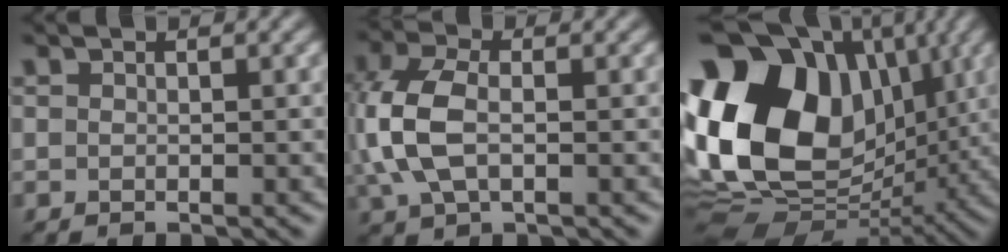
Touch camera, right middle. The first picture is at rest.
{"total": 5.8, "force": [0.3, 3.6, 4.5], "torque": [-0.116, 0.009, 0.000]}
{"total": 19.4, "force": [3.0, 14.2, 12.9], "torque": [-0.271, 0.017, 0.061]}